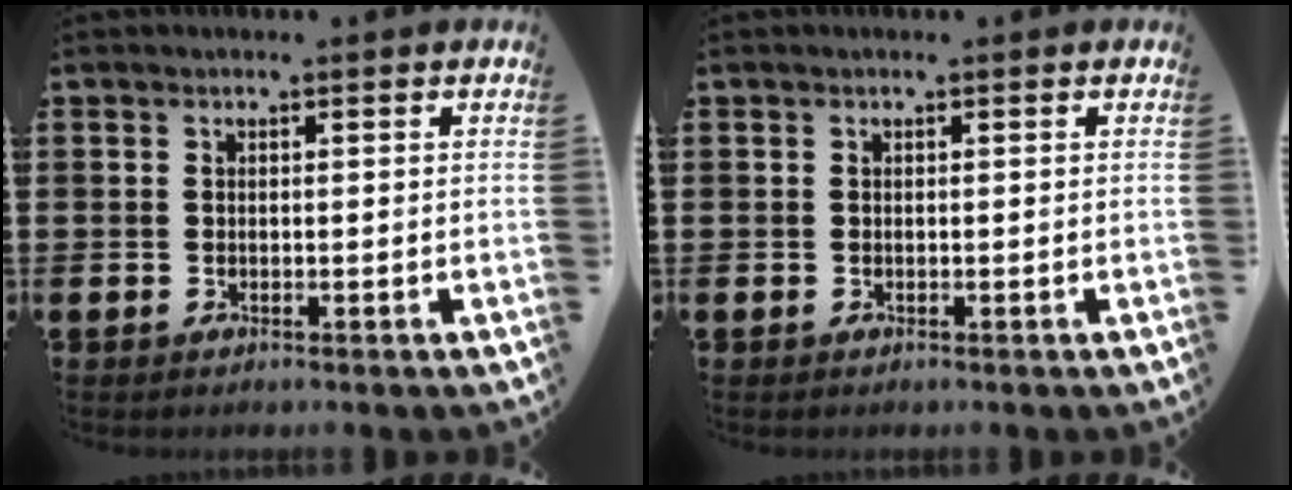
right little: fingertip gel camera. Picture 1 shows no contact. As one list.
[{"total": 0.0}]